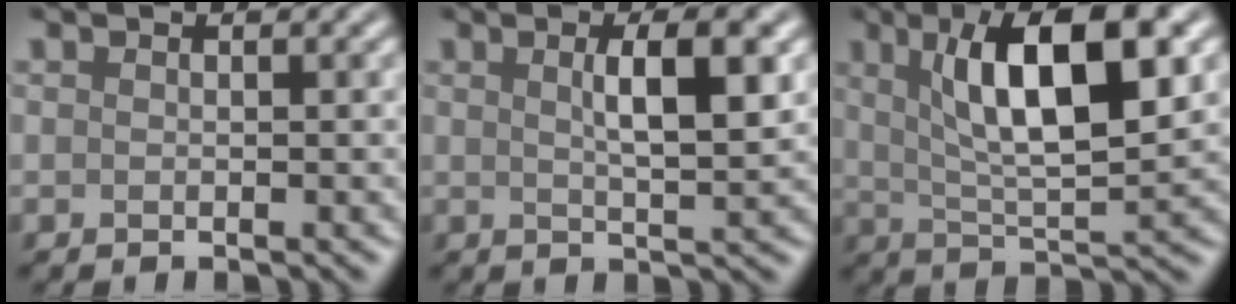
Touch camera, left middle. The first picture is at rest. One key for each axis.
{"total": 4.6, "fx": 0.9, "fy": 1.1, "fz": 4.4, "tx": -0.059, "ty": 0.005, "tz": 0.018}
{"total": 9.5, "fx": 2.8, "fy": 2.8, "fz": 8.7, "tx": -0.133, "ty": 0.003, "tz": 0.053}